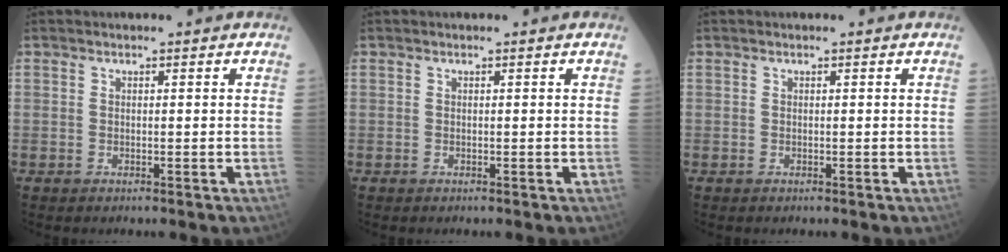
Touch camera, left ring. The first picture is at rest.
{"total": 0.0}
{"total": 0.0}